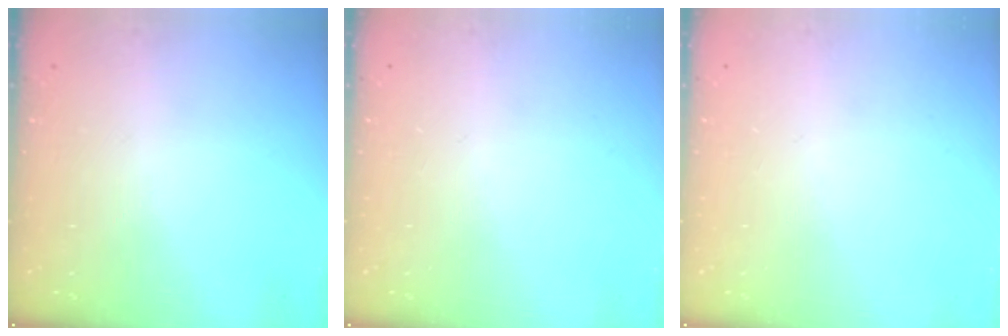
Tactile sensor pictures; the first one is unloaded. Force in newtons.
{"total": 0.0}
{"total": 0.0}